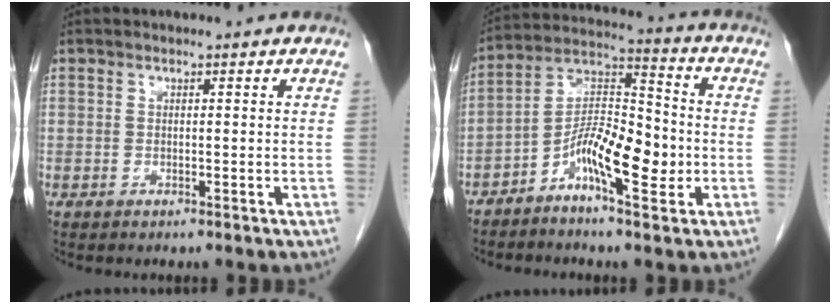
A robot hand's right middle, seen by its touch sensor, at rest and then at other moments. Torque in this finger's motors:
{"motor_torque": [1.07, -1.07, 0.28, 0.15]}